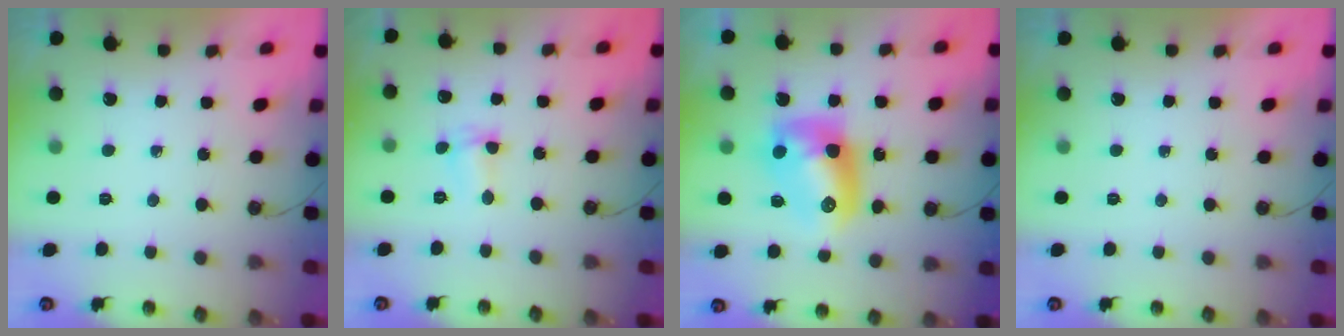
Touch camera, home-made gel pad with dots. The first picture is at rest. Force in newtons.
{"total": 2.5, "press": 2.5, "slide": 0.5}
{"total": 13.0, "press": 12.9, "slide": 1.0}
{"total": 0.0}